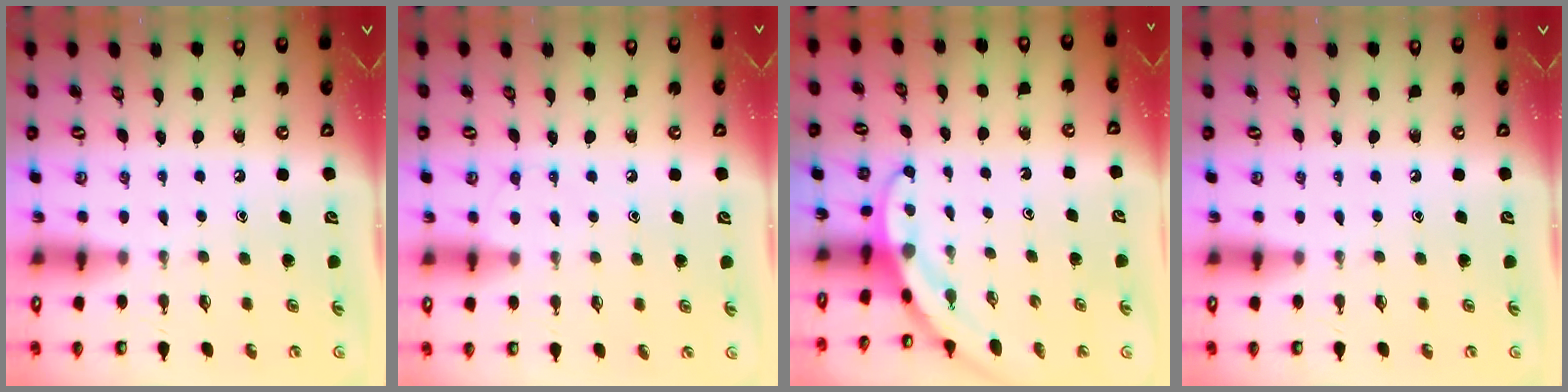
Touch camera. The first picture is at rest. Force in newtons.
{"total": 7.2, "press": 7.1, "slide": 0.8}
{"total": 3.1, "press": 3.1, "slide": 0.1}
{"total": 0.0}